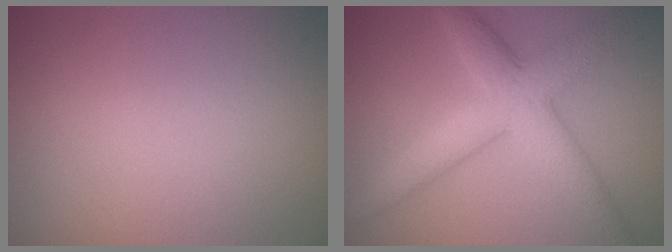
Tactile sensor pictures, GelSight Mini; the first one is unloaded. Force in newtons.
{"total": 6.0, "press": 6.0, "slide": 0.1}